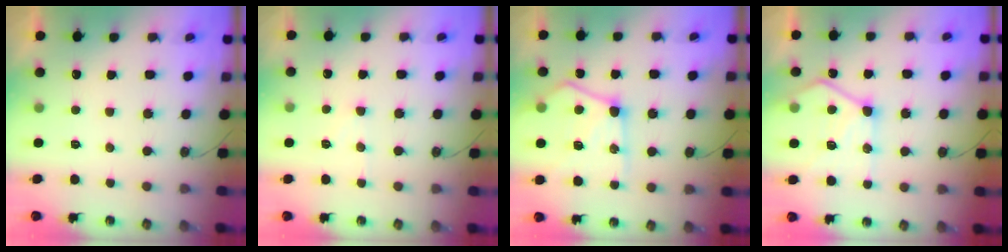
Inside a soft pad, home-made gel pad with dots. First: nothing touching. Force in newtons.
{"total": 6.0, "press": 5.9, "slide": 0.7}
{"total": 18.8, "press": 18.7, "slide": 1.8}
{"total": 14.8, "press": 14.7, "slide": 1.5}